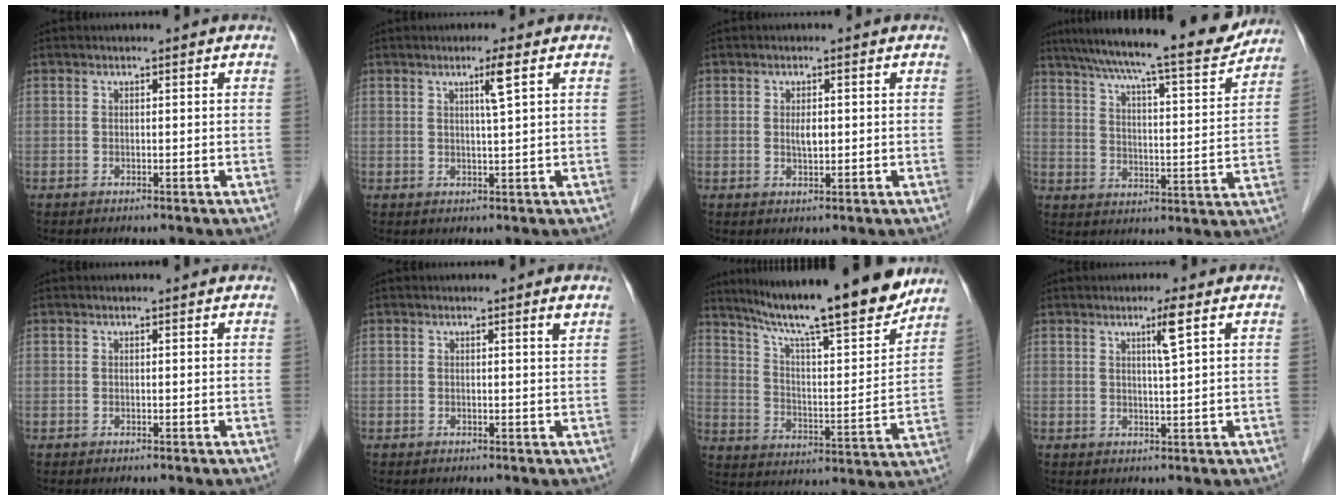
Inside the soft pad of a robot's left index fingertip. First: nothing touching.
{"total": 2.7, "force": [1.1, -0.6, 2.4], "torque": [-0.044, -0.006, 0.021]}
{"total": 1.9, "force": [0.1, 0.7, 1.7], "torque": [-0.031, -0.004, 0.003]}
{"total": 20.8, "force": [18.2, 1.6, 9.9], "torque": [-0.160, -0.011, 0.254]}
{"total": 0.7, "force": [0.7, 0.1, 0.2], "torque": [-0.008, 0.005, 0.009]}
{"total": 1.0, "force": [0.5, -0.3, 0.8], "torque": [-0.014, -0.009, 0.008]}
{"total": 21.3, "force": [18.1, 1.6, 11.2], "torque": [-0.184, -0.014, 0.276]}
{"total": 3.3, "force": [1.5, -0.5, 2.9], "torque": [-0.052, -0.004, 0.028]}